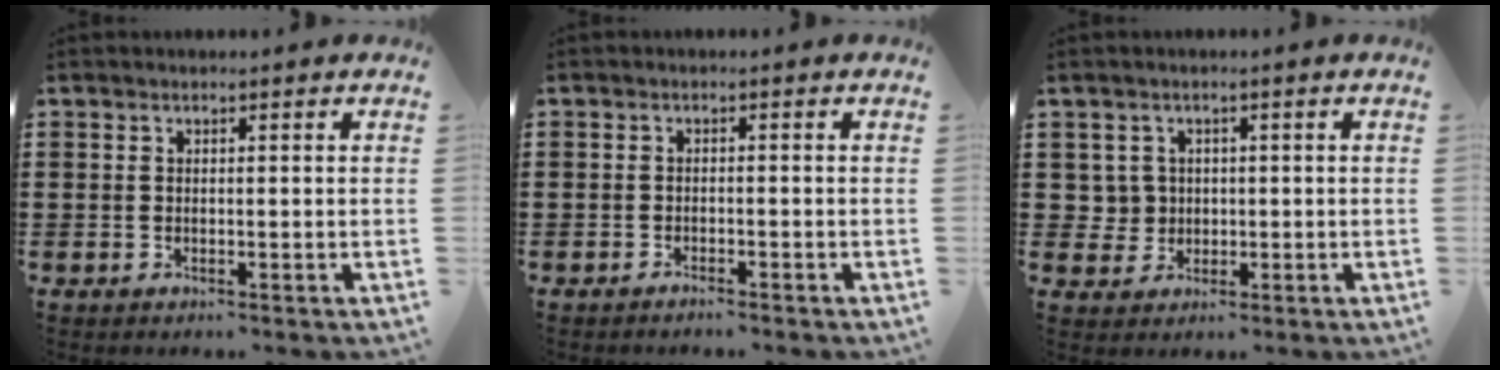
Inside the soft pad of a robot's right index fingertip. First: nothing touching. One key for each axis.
{"total": 1.1, "fx": -1.1, "fy": -0.1, "fz": 0.1, "tx": -0.005, "ty": -0.001, "tz": -0.022}
{"total": 2.8, "fx": 0.1, "fy": 2.8, "fz": 0.4, "tx": -0.022, "ty": 0.008, "tz": -0.002}